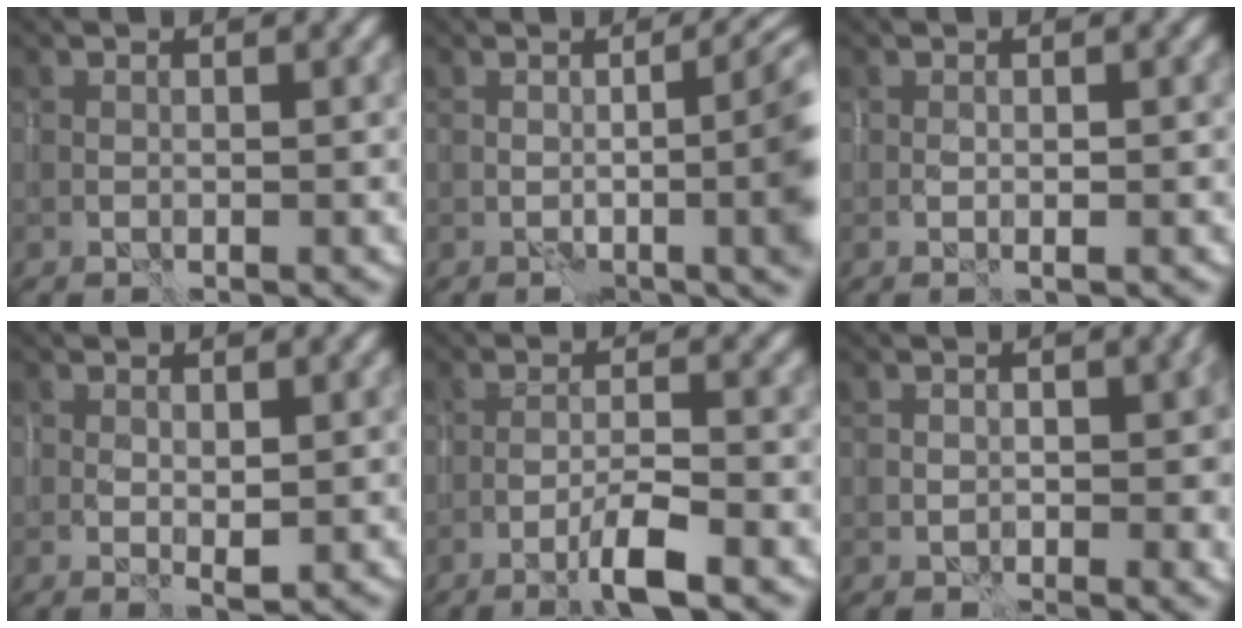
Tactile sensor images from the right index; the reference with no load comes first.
{"total": 7.7, "force": [-0.3, 2.6, 7.2], "torque": [-0.076, 0.002, 0.000]}
{"total": 0.6, "force": [-0.1, 0.2, 0.6], "torque": [-0.012, -0.002, -0.002]}
{"total": 1.2, "force": [0.2, 0.5, 1.1], "torque": [-0.023, -0.005, 0.007]}
{"total": 3.8, "force": [-2.2, 0.3, 3.0], "torque": [-0.056, 0.008, -0.049]}
{"total": 4.4, "force": [-0.7, 2.8, 3.4], "torque": [-0.048, -0.010, -0.008]}